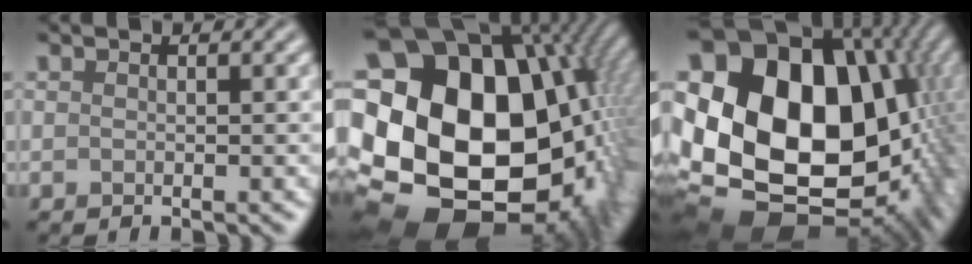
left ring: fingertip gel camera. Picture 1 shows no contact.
{"total": 24.0, "force": [0.2, 18.6, 15.2], "torque": [-0.283, -0.024, -0.012]}
{"total": 23.9, "force": [-0.1, 19.0, 14.5], "torque": [-0.280, -0.039, -0.006]}